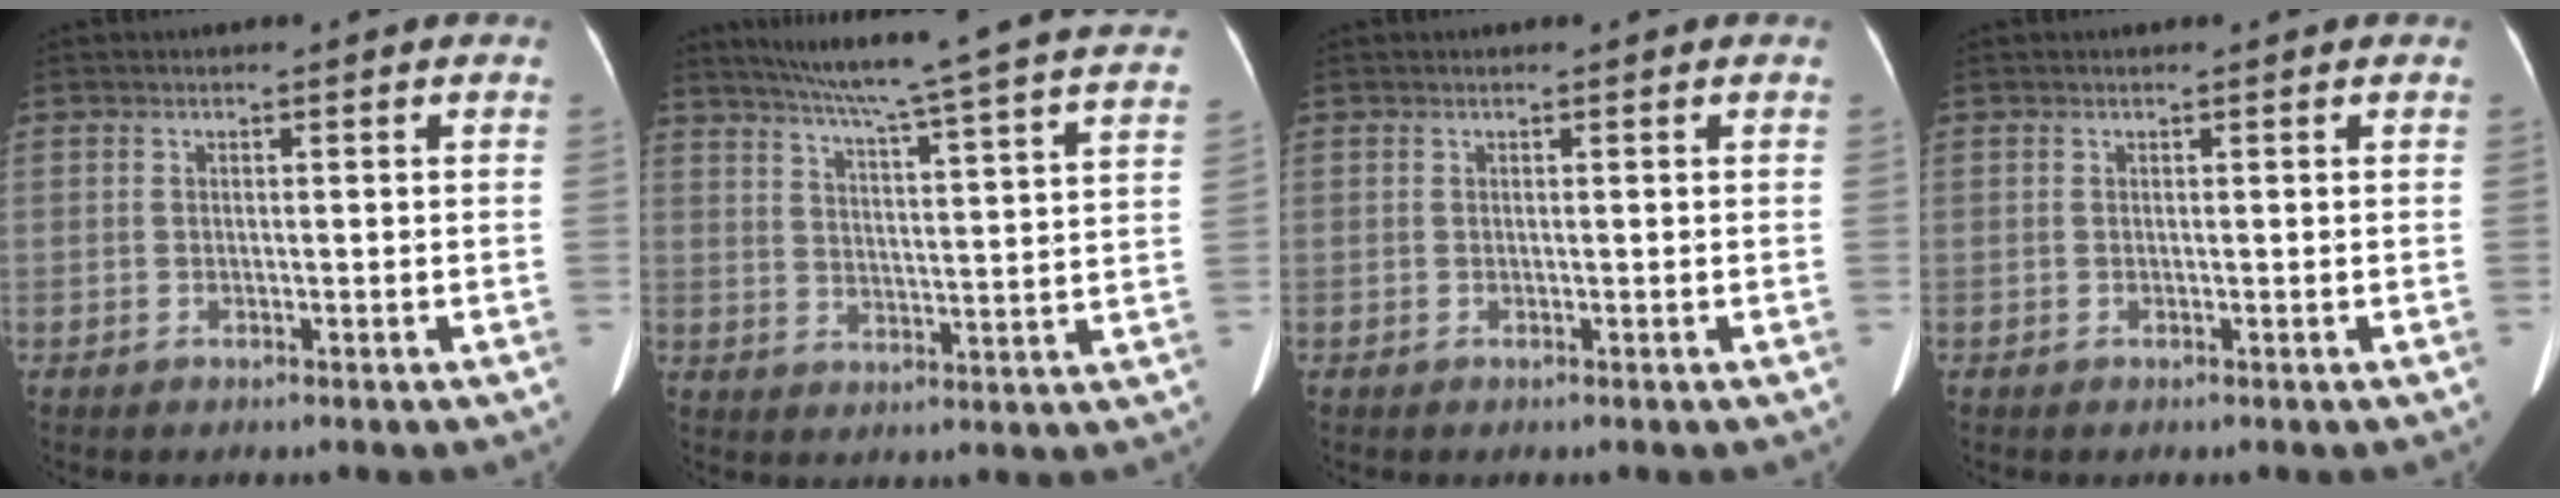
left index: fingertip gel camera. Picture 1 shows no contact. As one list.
[{"total": 27.7, "force": [24.5, -0.2, 12.9], "torque": [-0.207, -0.050, 0.305]}, {"total": 0.0}, {"total": 0.0}]